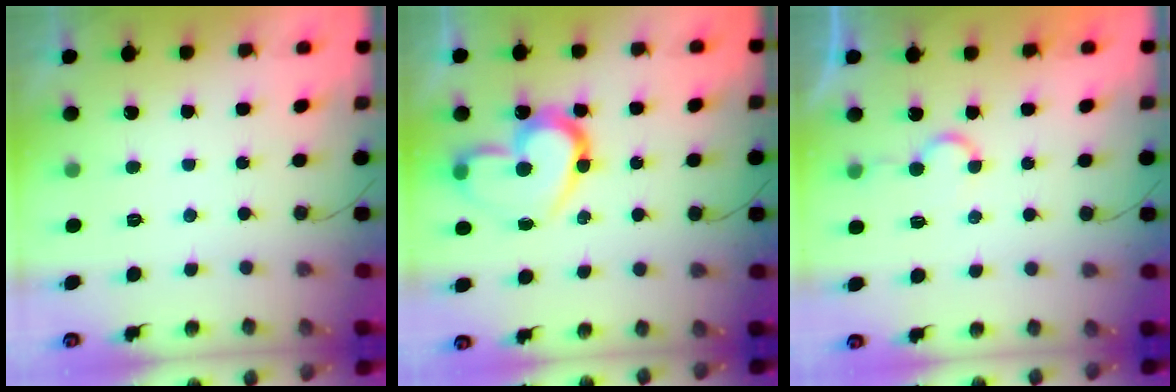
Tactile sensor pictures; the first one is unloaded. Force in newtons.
{"total": 16.6, "press": 16.5, "slide": 1.8}
{"total": 4.2, "press": 4.2, "slide": 0.3}